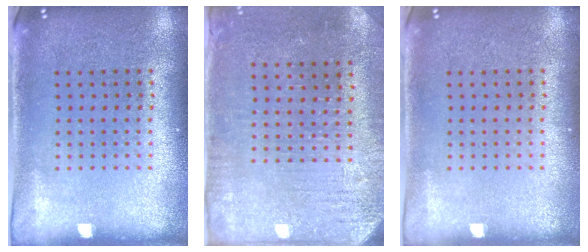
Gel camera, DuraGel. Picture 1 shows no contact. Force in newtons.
{"total": 3.1, "press": 2.7, "slide": 1.4}
{"total": 0.0}